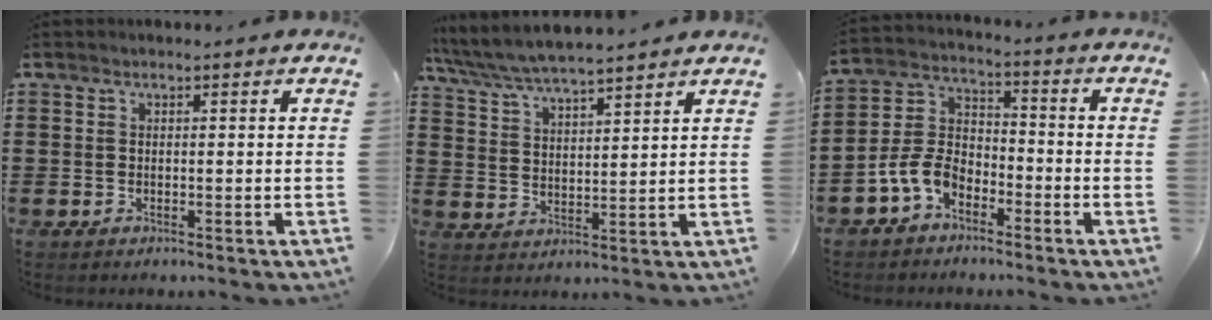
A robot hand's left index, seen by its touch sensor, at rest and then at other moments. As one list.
[{"total": 5.6, "force": [5.3, 0.3, 1.7], "torque": [-0.055, -0.025, 0.094]}, {"total": 7.2, "force": [-4.4, 4.3, 3.8], "torque": [-0.110, 0.004, -0.094]}]